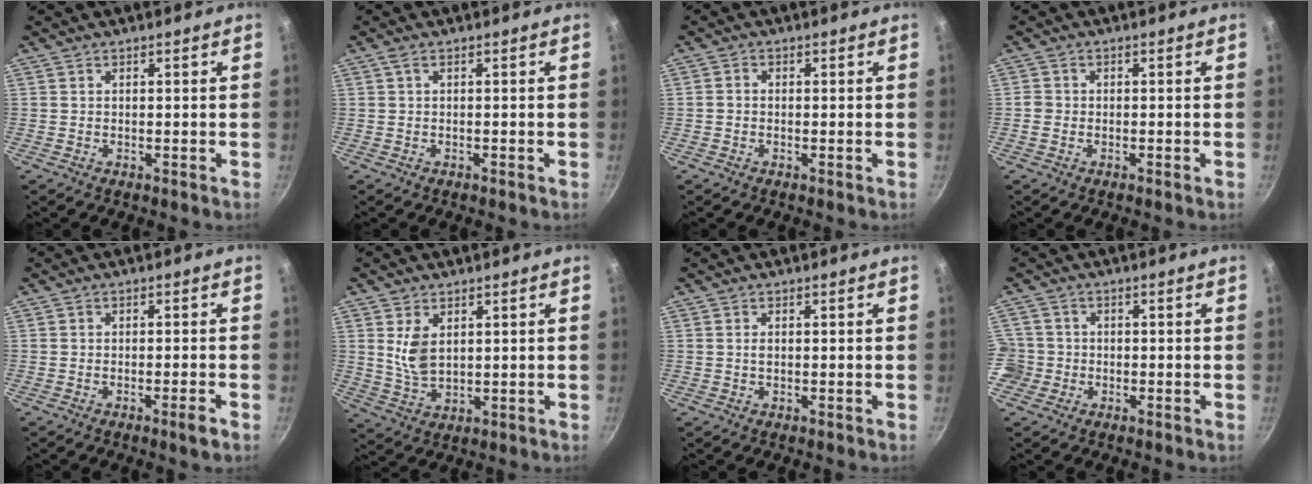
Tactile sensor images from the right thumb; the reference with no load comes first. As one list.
[{"total": 0.9, "force": [-0.1, 0.3, 0.8], "torque": [-0.021, 0.003, 0.000]}, {"total": 1.1, "force": [-0.4, 0.9, 0.6], "torque": [-0.010, 0.005, -0.009]}, {"total": 1.6, "force": [-0.8, 1.3, 0.6], "torque": [-0.013, 0.005, -0.017]}, {"total": 2.5, "force": [-1.5, 0.1, 2.0], "torque": [-0.036, 0.013, -0.020]}, {"total": 6.2, "force": [1.8, 3.9, 4.5], "torque": [-0.078, -0.017, 0.042]}, {"total": 1.0, "force": [0.1, 0.7, 0.7], "torque": [-0.011, 0.001, 0.001]}, {"total": 6.0, "force": [-1.7, 5.6, 1.3], "torque": [-0.015, 0.024, -0.035]}]